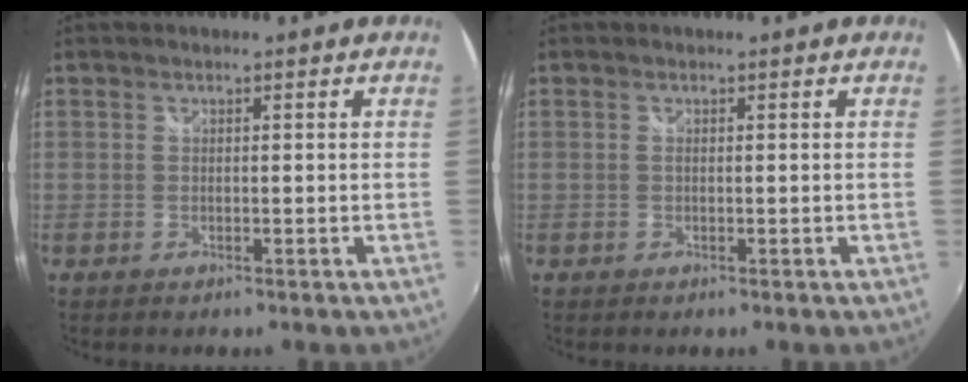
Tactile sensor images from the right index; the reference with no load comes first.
{"total": 0.0}